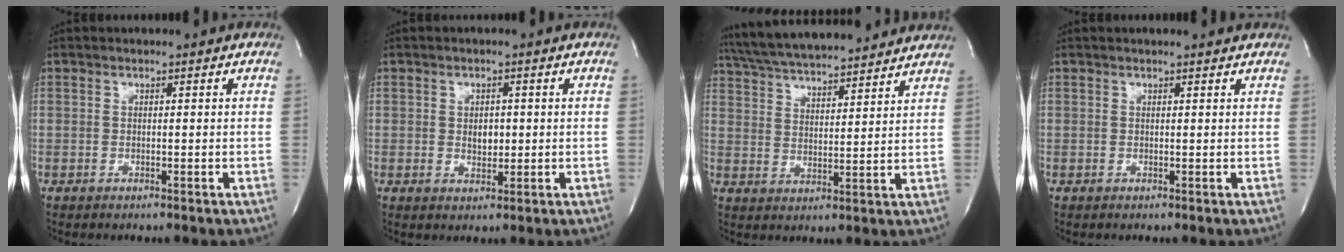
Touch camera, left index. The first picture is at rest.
{"total": 2.5, "force": [0.2, 1.6, 1.9], "torque": [-0.030, -0.002, 0.007]}
{"total": 18.8, "force": [17.0, 2.4, 7.6], "torque": [-0.137, 0.041, 0.264]}
{"total": 1.9, "force": [1.9, -0.1, 0.5], "torque": [-0.012, 0.004, 0.019]}